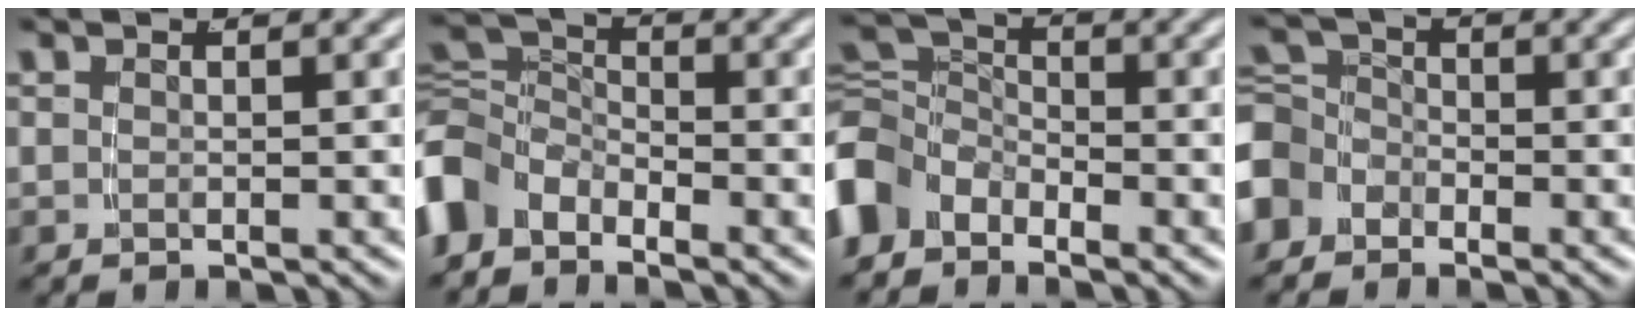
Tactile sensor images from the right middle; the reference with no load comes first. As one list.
[{"total": 5.5, "force": [-2.3, 4.4, 2.5], "torque": [-0.072, -0.022, -0.041]}, {"total": 6.2, "force": [-2.2, 5.3, 2.5], "torque": [-0.071, -0.019, -0.041]}, {"total": 4.8, "force": [-2.1, 4.0, 1.6], "torque": [-0.040, -0.021, -0.033]}]